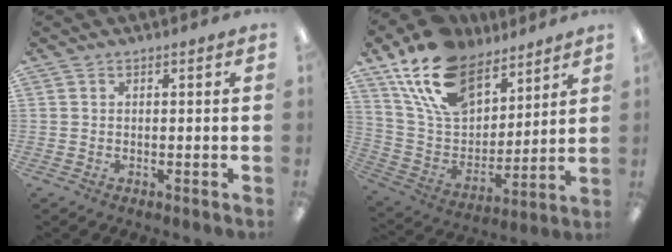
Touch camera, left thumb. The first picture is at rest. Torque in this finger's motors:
{"motor_torque": [1.14, 1.16, 1.37, -1.40, 0.16]}